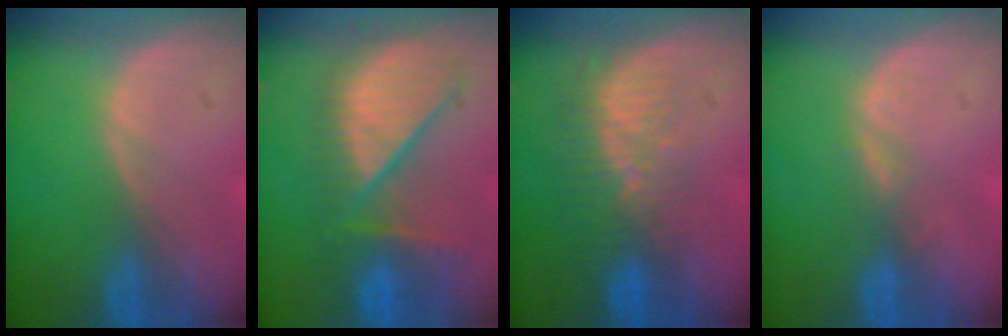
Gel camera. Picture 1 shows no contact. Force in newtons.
{"total": 10.5, "press": 9.7, "slide": 3.8}
{"total": 8.2, "press": 7.1, "slide": 4.0}
{"total": 1.9, "press": 1.5, "slide": 1.1}